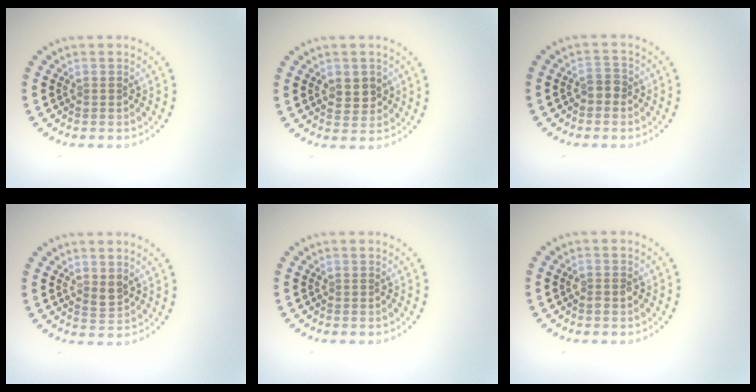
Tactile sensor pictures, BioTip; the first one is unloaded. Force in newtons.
{"total": 2.4, "press": 2.3, "slide": 0.7}
{"total": 1.5, "press": 1.3, "slide": 0.7}
{"total": 1.3, "press": 1.2, "slide": 0.5}
{"total": 0.0}
{"total": 1.1, "press": 1.0, "slide": 0.2}